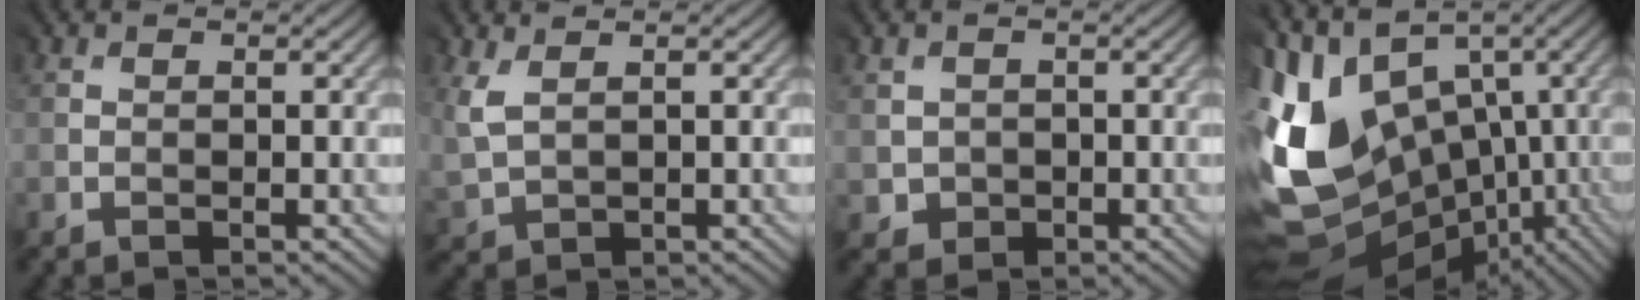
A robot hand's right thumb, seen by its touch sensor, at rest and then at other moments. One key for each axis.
{"total": 3.3, "fx": 2.2, "fy": 1.9, "fz": 1.7, "tx": -0.065, "ty": 0.005, "tz": 0.046}
{"total": 1.7, "fx": 0.2, "fy": 1.3, "fz": -1.1, "tx": 0.012, "ty": -0.006, "tz": 0.002}
{"total": 16.0, "fx": -0.4, "fy": 12.0, "fz": 10.5, "tx": -0.256, "ty": -0.026, "tz": 0.023}